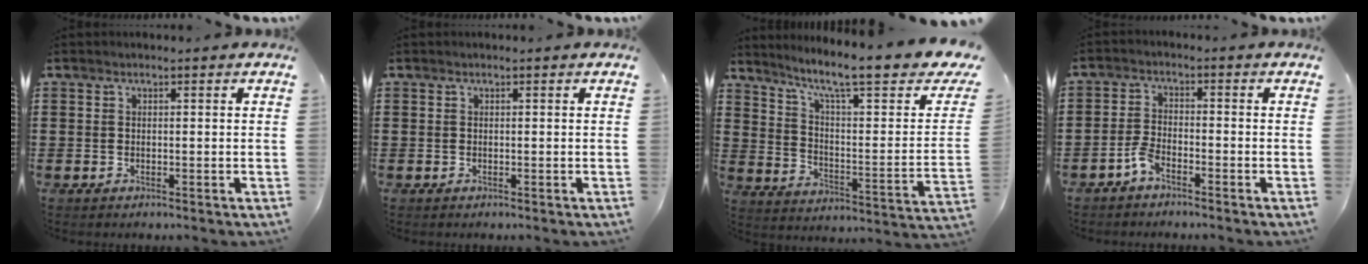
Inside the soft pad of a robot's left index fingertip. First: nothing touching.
{"total": 0.0}
{"total": 9.1, "force": [6.6, 0.9, 6.2], "torque": [-0.121, -0.048, 0.097]}
{"total": 3.0, "force": [-2.2, 0.8, 1.8], "torque": [-0.049, 0.004, -0.048]}